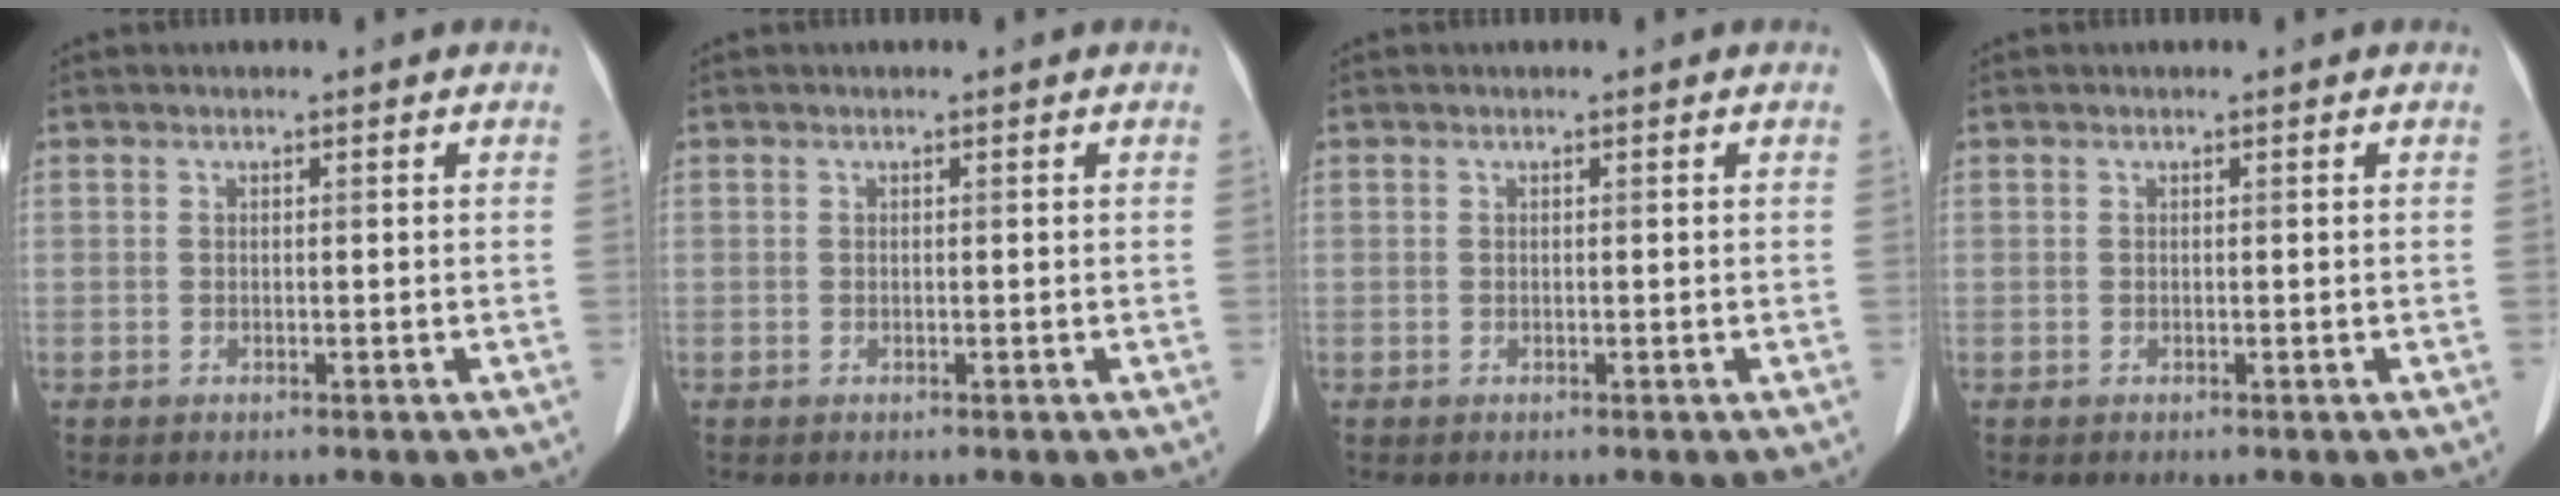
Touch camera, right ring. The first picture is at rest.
{"total": 0.0}
{"total": 0.0}
{"total": 0.0}